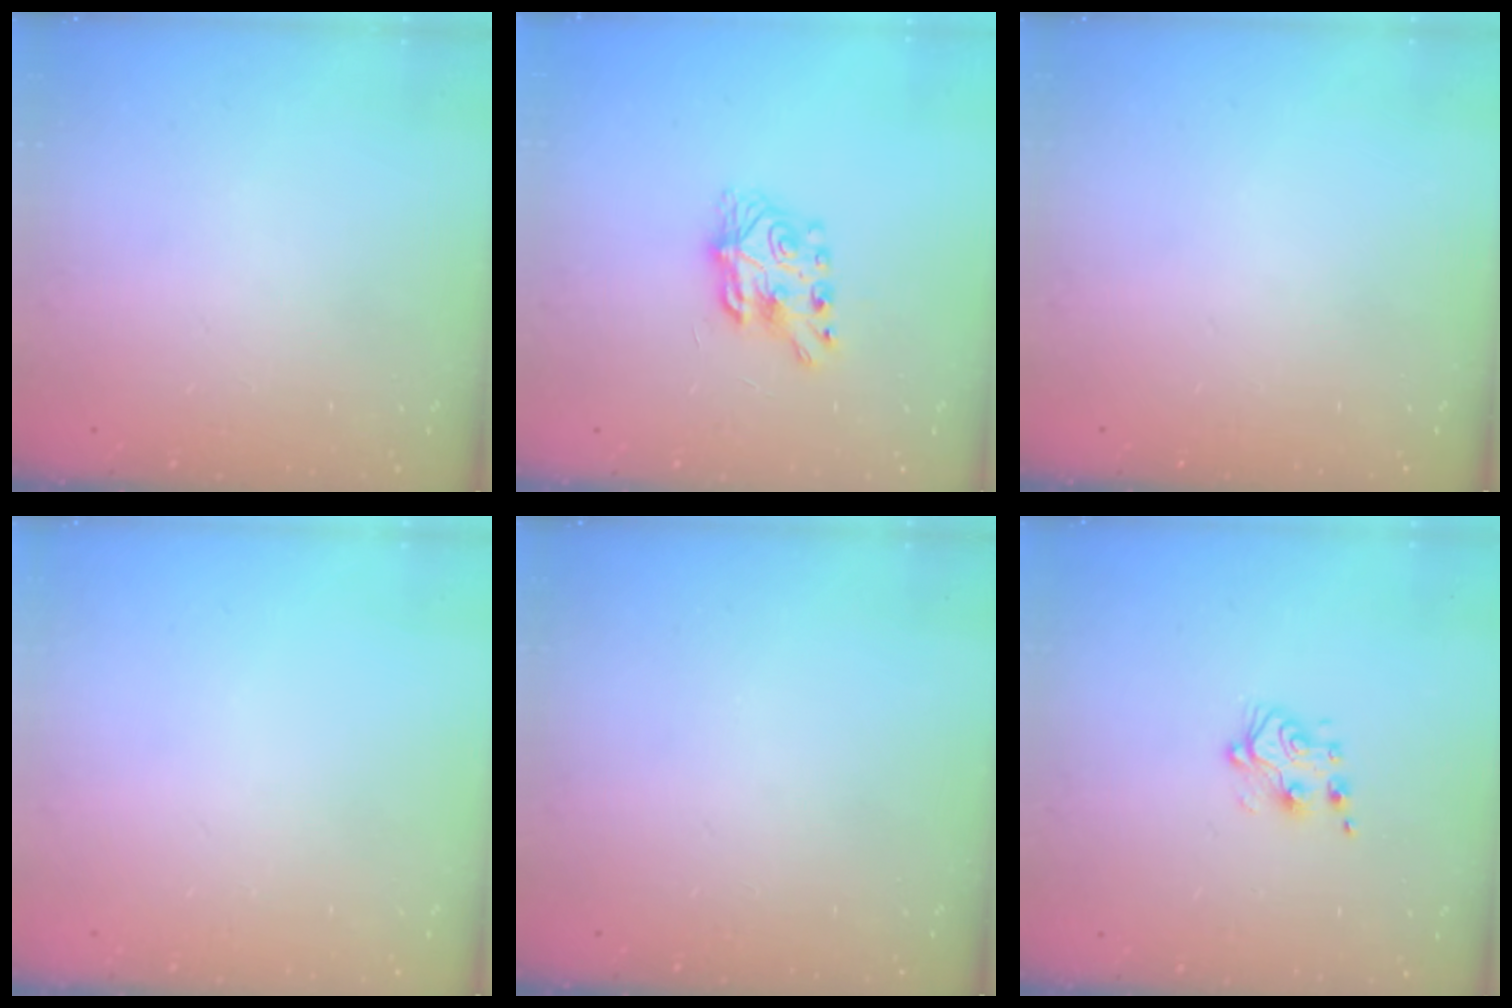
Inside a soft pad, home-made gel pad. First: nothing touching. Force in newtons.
{"total": 8.6, "press": 8.5, "slide": 0.8}
{"total": 0.0}
{"total": 0.0}
{"total": 0.0}
{"total": 5.9, "press": 5.9, "slide": 0.5}